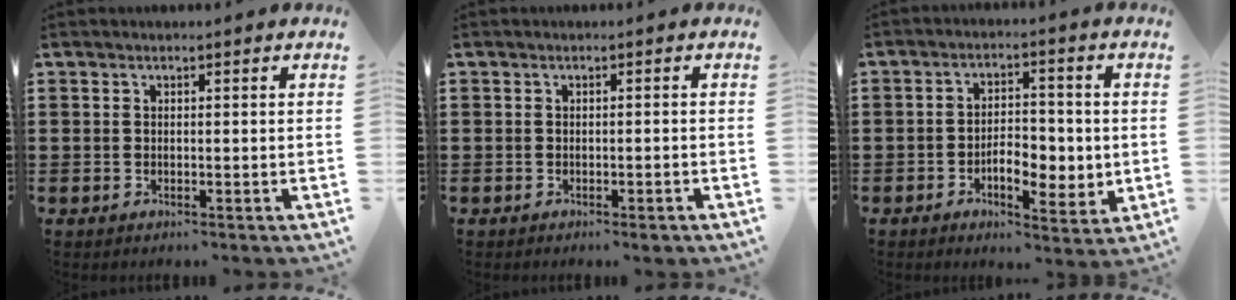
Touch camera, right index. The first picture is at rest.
{"total": 1.1, "force": [-0.9, 0.0, 0.7], "torque": [-0.014, -0.005, -0.016]}
{"total": 6.1, "force": [-1.5, 3.3, 4.8], "torque": [-0.073, 0.002, -0.030]}